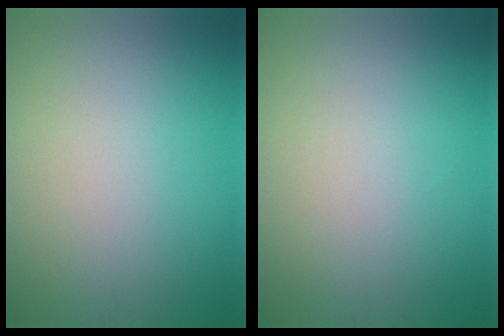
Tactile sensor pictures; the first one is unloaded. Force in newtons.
{"total": 0.0}